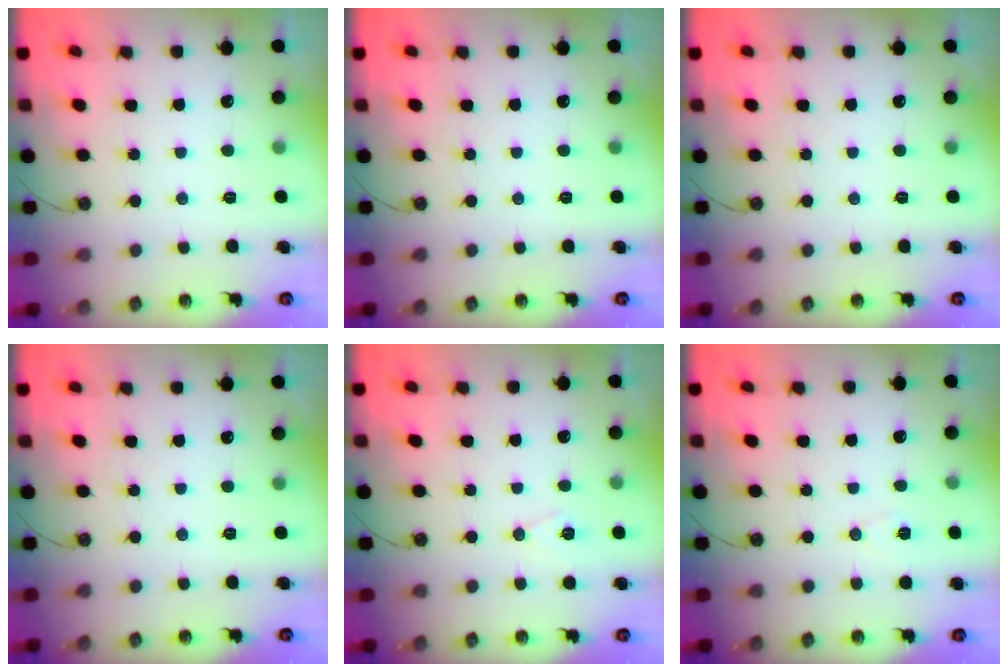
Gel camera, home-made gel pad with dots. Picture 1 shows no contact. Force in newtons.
{"total": 0.0}
{"total": 0.0}
{"total": 0.0}
{"total": 6.7, "press": 5.6, "slide": 3.6}
{"total": 6.5, "press": 4.7, "slide": 4.5}